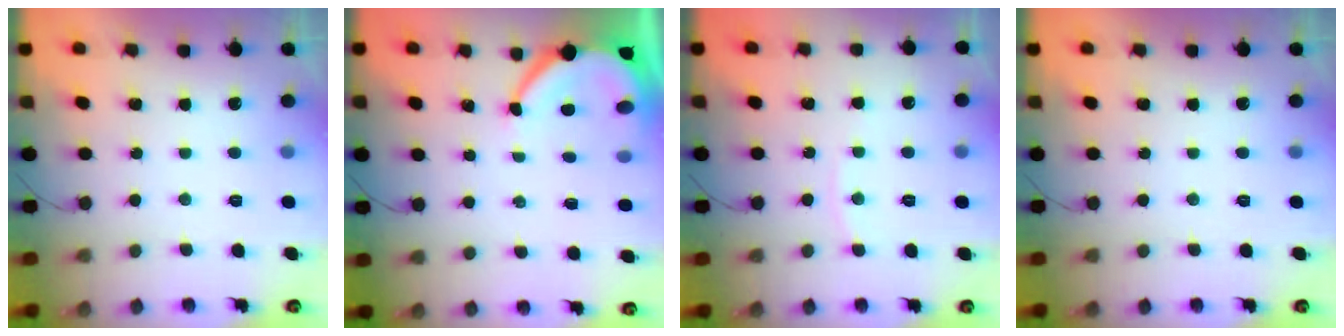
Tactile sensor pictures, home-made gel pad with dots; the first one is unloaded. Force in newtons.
{"total": 6.4, "press": 6.3, "slide": 0.7}
{"total": 2.7, "press": 2.7, "slide": 0.3}
{"total": 0.0}